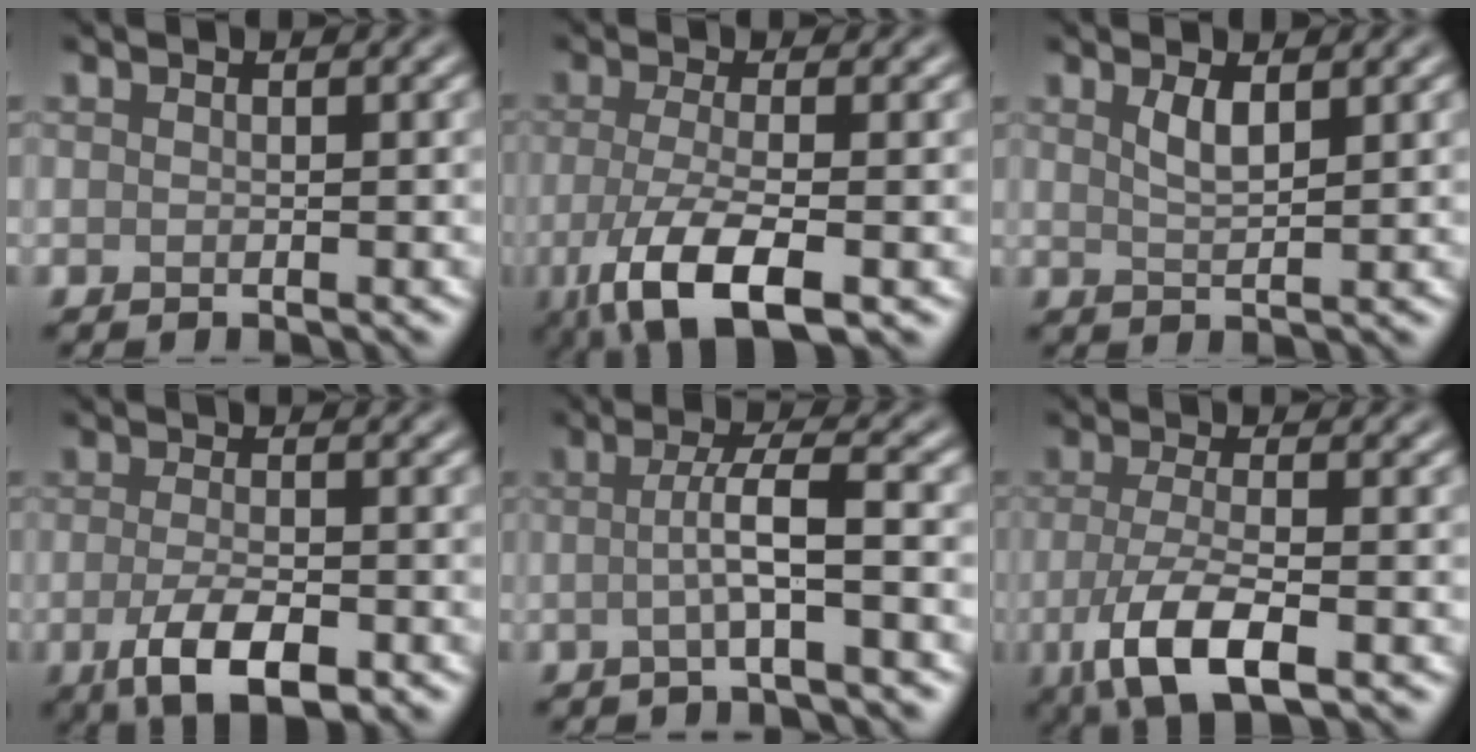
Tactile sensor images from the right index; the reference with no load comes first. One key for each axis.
{"total": 6.8, "fx": -2.5, "fy": 2.2, "fz": 5.9, "tx": -0.120, "ty": -0.012, "tz": -0.050}
{"total": 1.8, "fx": 1.0, "fy": 0.5, "fz": 1.4, "tx": -0.030, "ty": -0.003, "tz": 0.021}
{"total": 5.1, "fx": -2.3, "fy": 1.8, "fz": 4.1, "tx": -0.081, "ty": -0.007, "tz": -0.040}
{"total": 3.8, "fx": -0.6, "fy": 0.4, "fz": 3.7, "tx": -0.064, "ty": 0.004, "tz": -0.015}
{"total": 6.2, "fx": -2.1, "fy": 2.2, "fz": 5.4, "tx": -0.111, "ty": -0.011, "tz": -0.041}